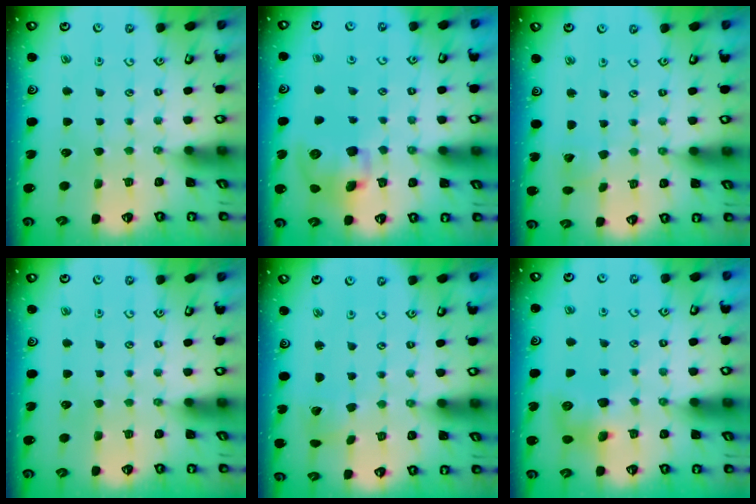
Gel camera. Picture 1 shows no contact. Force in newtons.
{"total": 11.3, "press": 11.1, "slide": 2.3}
{"total": 2.8, "press": 2.8, "slide": 0.4}
{"total": 0.0}
{"total": 2.9, "press": 2.9, "slide": 0.2}
{"total": 8.3, "press": 8.3, "slide": 0.5}